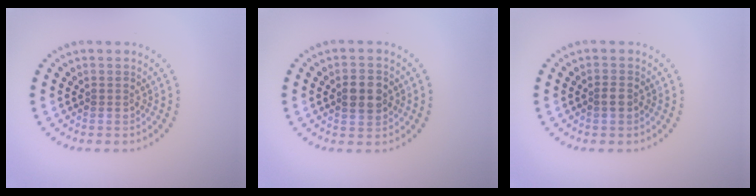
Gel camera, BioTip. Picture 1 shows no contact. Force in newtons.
{"total": 3.2, "press": 3.2, "slide": 0.3}
{"total": 1.1, "press": 1.0, "slide": 0.3}